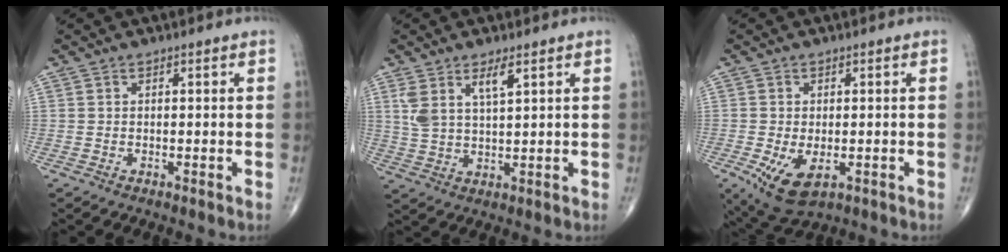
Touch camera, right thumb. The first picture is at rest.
{"total": 6.3, "force": [3.2, 2.1, 5.0], "torque": [-0.101, -0.012, 0.069]}
{"total": 7.7, "force": [-2.3, 4.0, 6.2], "torque": [-0.113, -0.012, -0.028]}